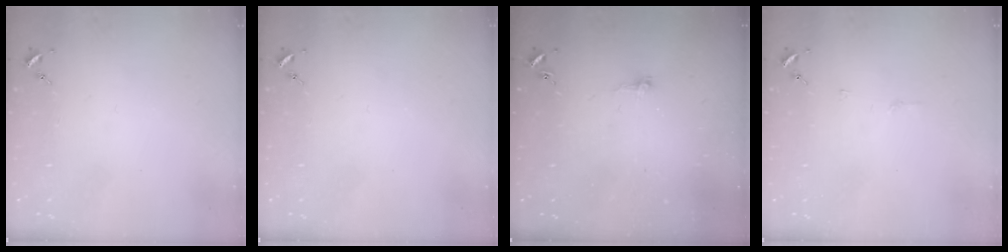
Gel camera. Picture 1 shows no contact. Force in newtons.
{"total": 0.0}
{"total": 6.2, "press": 6.2, "slide": 0.6}
{"total": 3.3, "press": 3.3, "slide": 0.4}